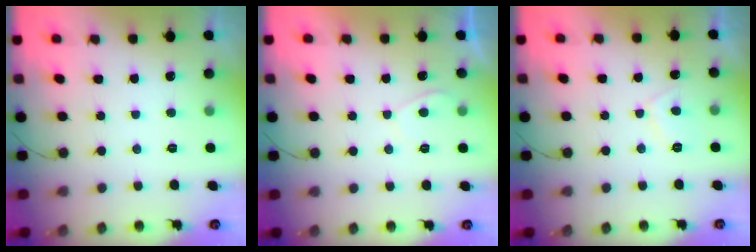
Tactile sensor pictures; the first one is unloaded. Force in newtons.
{"total": 1.1, "press": 1.0, "slide": 0.5}
{"total": 2.8, "press": 2.7, "slide": 0.6}